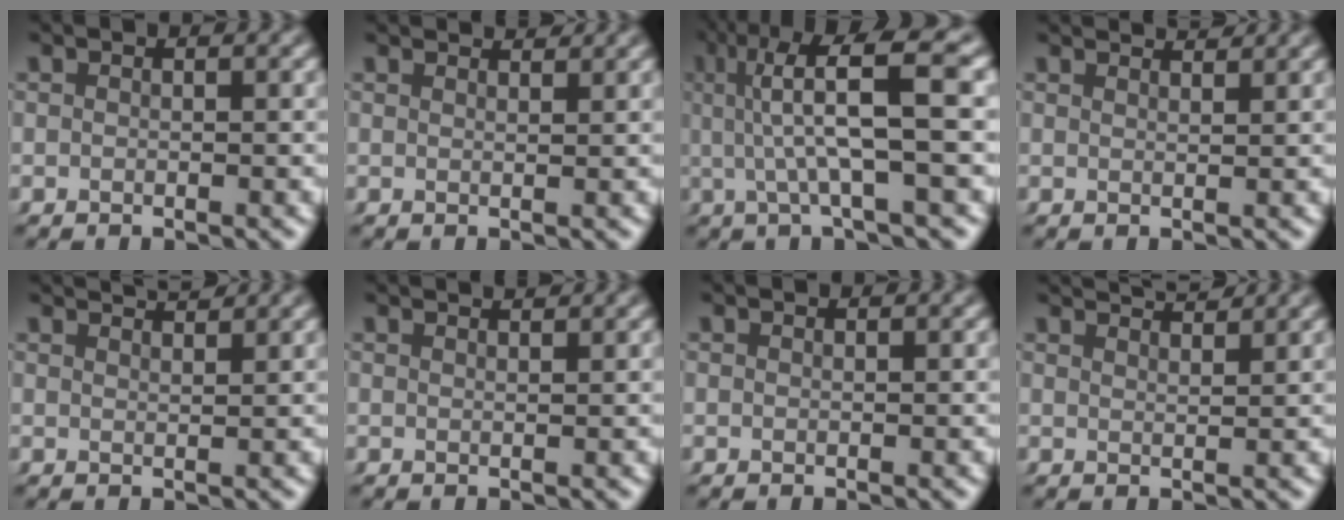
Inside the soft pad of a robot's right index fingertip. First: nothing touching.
{"total": 1.7, "force": [1.6, -0.3, 0.4], "torque": [0.010, -0.001, 0.027]}
{"total": 7.9, "force": [2.7, 1.3, 7.4], "torque": [-0.115, 0.021, 0.033]}
{"total": 2.1, "force": [2.0, -0.3, 0.4], "torque": [0.006, 0.000, 0.033]}
{"total": 2.6, "force": [2.5, -0.3, 0.7], "torque": [-0.002, 0.002, 0.041]}
{"total": 1.4, "force": [1.3, -0.3, 0.5], "torque": [0.007, 0.001, 0.022]}
{"total": 0.0}
{"total": 3.4, "force": [3.2, -0.2, 0.9], "torque": [-0.007, 0.002, 0.054]}